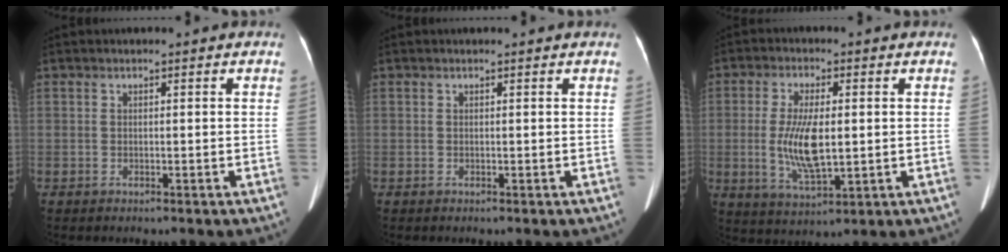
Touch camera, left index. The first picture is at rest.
{"total": 0.8, "force": [0.8, 0.0, 0.2], "torque": [-0.007, 0.004, 0.008]}
{"total": 8.6, "force": [-0.1, 2.5, 8.2], "torque": [-0.172, -0.009, 0.005]}